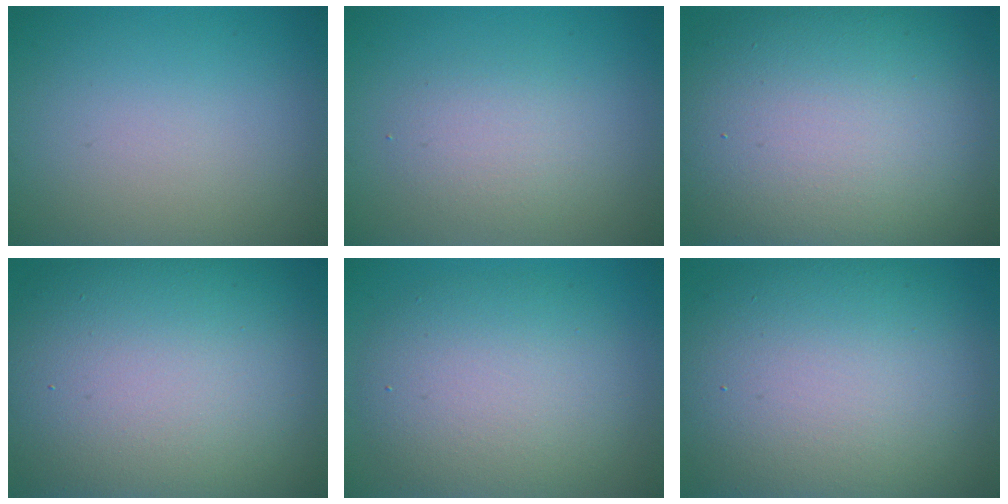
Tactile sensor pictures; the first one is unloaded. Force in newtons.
{"total": 2.2, "press": 2.2, "slide": 0.1}
{"total": 16.2, "press": 16.1, "slide": 1.0}
{"total": 11.7, "press": 11.7, "slide": 0.9}
{"total": 7.2, "press": 7.2, "slide": 0.5}
{"total": 14.2, "press": 14.2, "slide": 0.7}